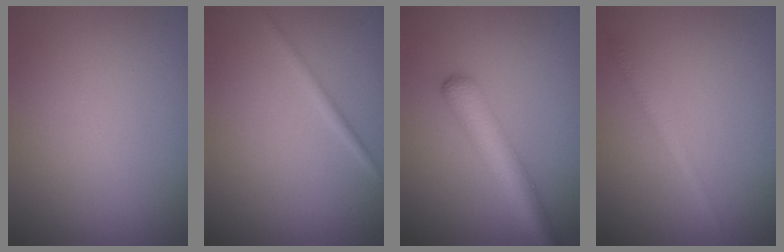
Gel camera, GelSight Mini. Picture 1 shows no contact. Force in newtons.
{"total": 1.0, "press": 1.0, "slide": 0.1}
{"total": 4.8, "press": 4.8, "slide": 0.2}
{"total": 1.4, "press": 1.4, "slide": 0.0}